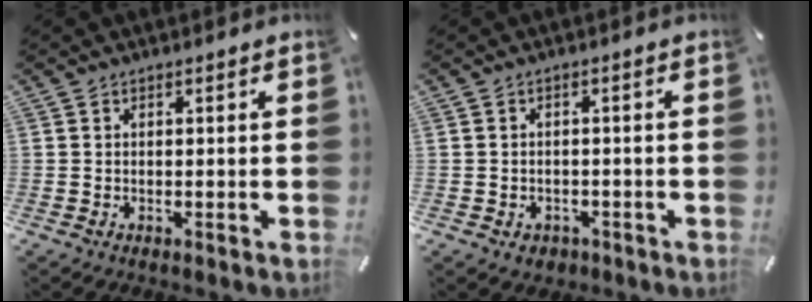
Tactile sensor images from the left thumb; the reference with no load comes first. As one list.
[{"total": 2.5, "force": [-1.1, 2.1, 0.9], "torque": [-0.022, 0.003, -0.024]}]